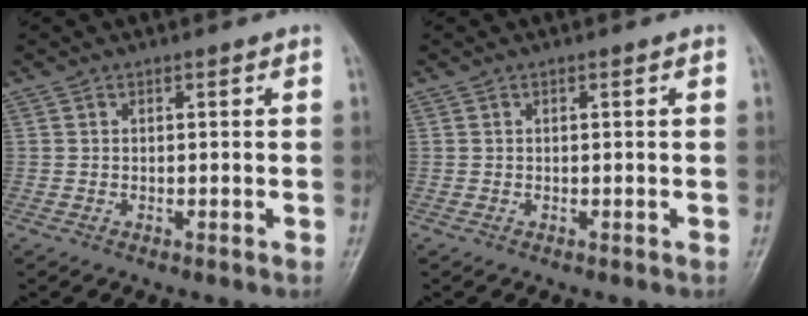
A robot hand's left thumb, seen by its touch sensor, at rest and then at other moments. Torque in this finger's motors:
{"motor_torque": [-0.03, -0.02, 0.15, 0.12, 0.00]}